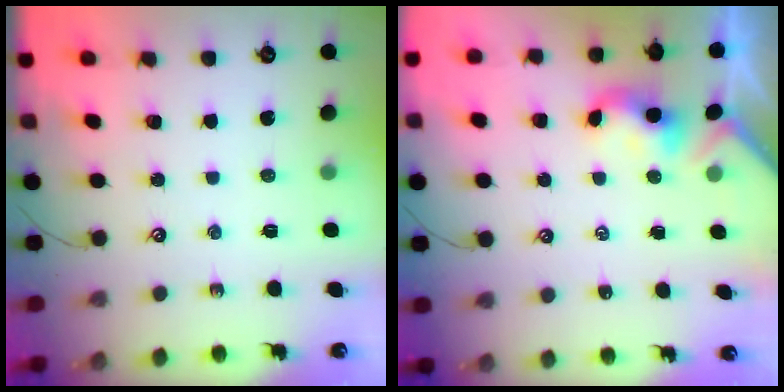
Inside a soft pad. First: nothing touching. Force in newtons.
{"total": 2.3, "press": 2.3, "slide": 0.2}